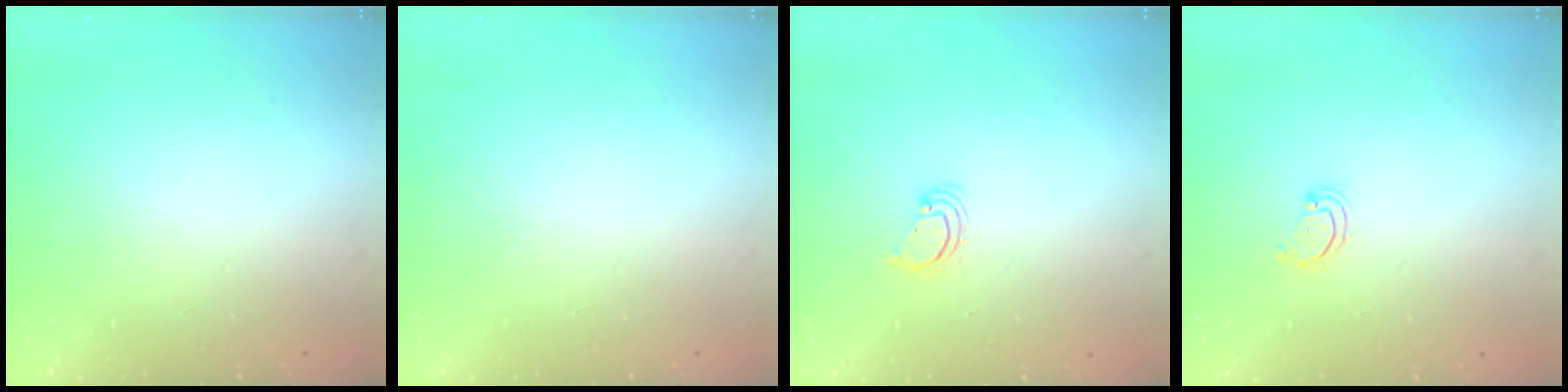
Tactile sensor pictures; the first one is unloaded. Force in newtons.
{"total": 0.0}
{"total": 2.8, "press": 2.8, "slide": 0.2}
{"total": 2.2, "press": 2.2, "slide": 0.2}